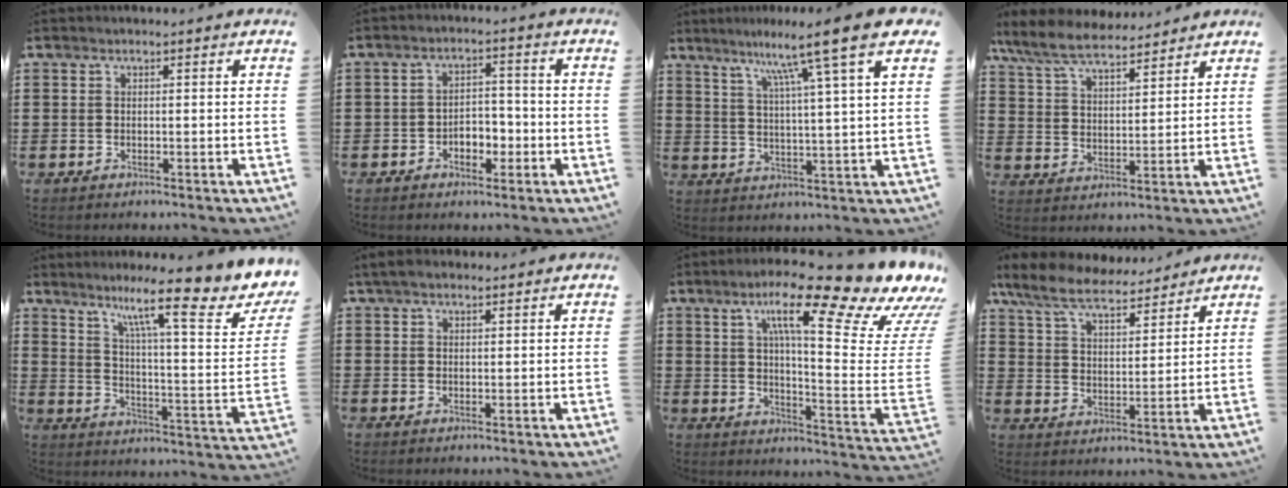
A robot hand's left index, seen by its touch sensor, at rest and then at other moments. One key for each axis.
{"total": 3.6, "fx": -1.9, "fy": 2.4, "fz": 2.0, "tx": -0.041, "ty": 0.007, "tz": -0.040}
{"total": 10.8, "fx": 7.3, "fy": -0.6, "fz": 7.9, "tx": -0.153, "ty": -0.034, "tz": 0.107}
{"total": 7.6, "fx": 6.9, "fy": 1.5, "fz": 2.9, "tx": -0.082, "ty": -0.022, "tz": 0.125}
{"total": 13.6, "fx": 9.6, "fy": 0.9, "fz": 9.6, "tx": -0.181, "ty": -0.052, "tz": 0.148}
{"total": 2.5, "fx": 1.8, "fy": 1.1, "fz": 1.4, "tx": -0.031, "ty": 0.007, "tz": 0.034}
{"total": 16.6, "fx": 10.8, "fy": 1.6, "fz": 12.6, "tx": -0.226, "ty": -0.070, "tz": 0.164}
{"total": 8.1, "fx": 7.2, "fy": 1.6, "fz": 3.2, "tx": -0.094, "ty": -0.031, "tz": 0.128}